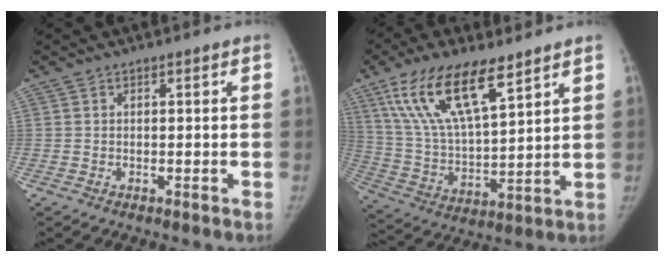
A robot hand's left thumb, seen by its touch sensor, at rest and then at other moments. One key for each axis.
{"total": 17.8, "fx": 10.5, "fy": 6.3, "fz": 12.9, "tx": -0.229, "ty": -0.036, "tz": 0.206}